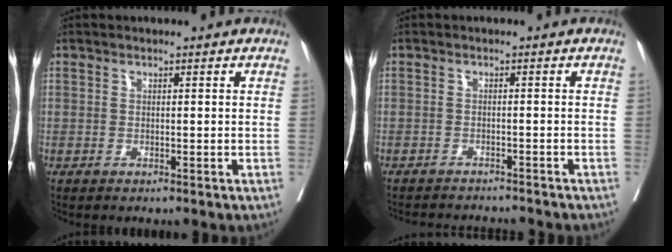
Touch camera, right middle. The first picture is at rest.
{"total": 8.6, "force": [-8.3, 0.7, 2.2], "torque": [-0.022, -0.006, -0.105]}